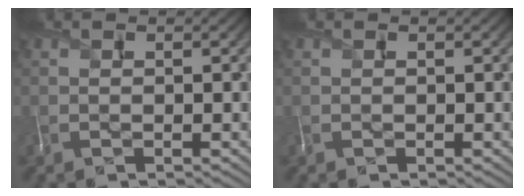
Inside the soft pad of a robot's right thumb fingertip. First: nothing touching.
{"total": 0.0}